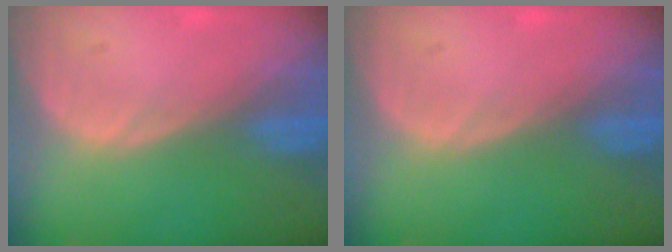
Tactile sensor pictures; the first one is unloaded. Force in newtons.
{"total": 0.0}